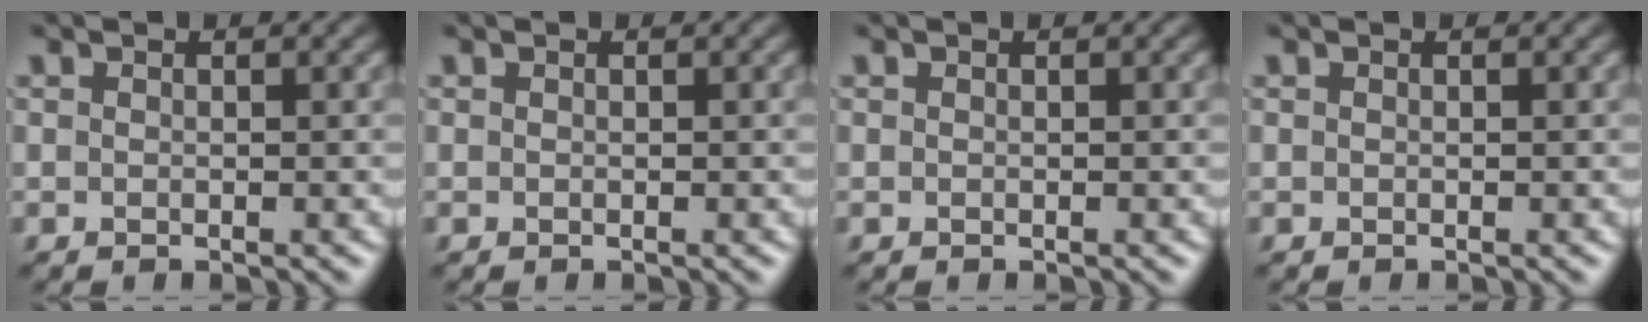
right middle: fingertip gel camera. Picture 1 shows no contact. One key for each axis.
{"total": 0.0}
{"total": 0.0}
{"total": 0.0}